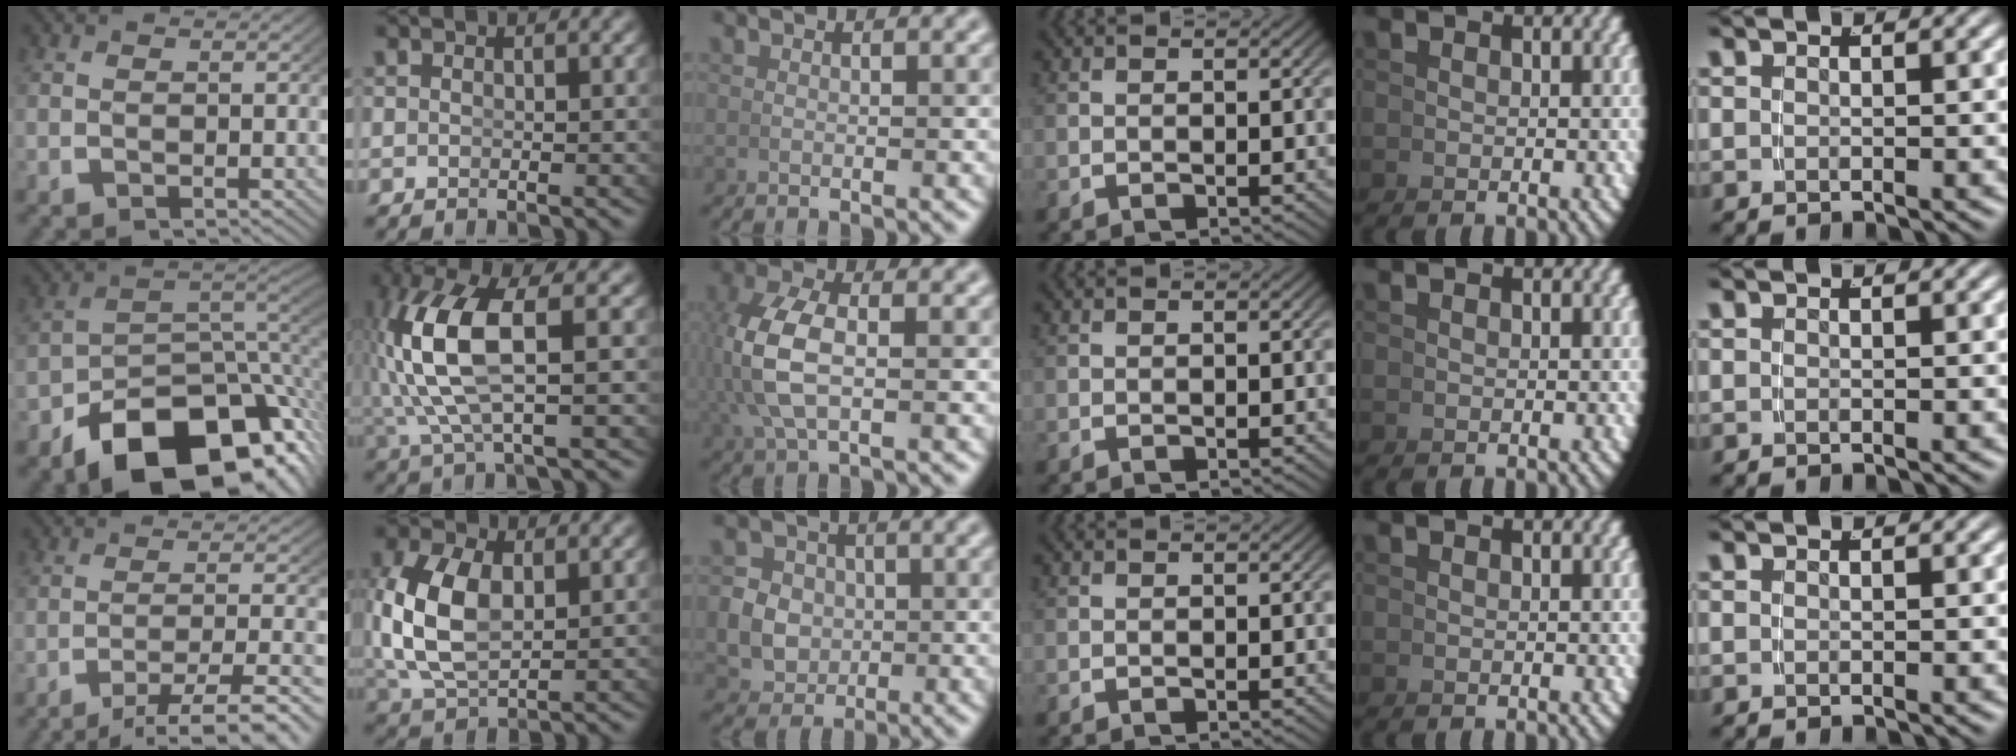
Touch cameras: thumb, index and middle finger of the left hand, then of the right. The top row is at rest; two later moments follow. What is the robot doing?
{"motion": "lift_and_place", "object": "bowl"}